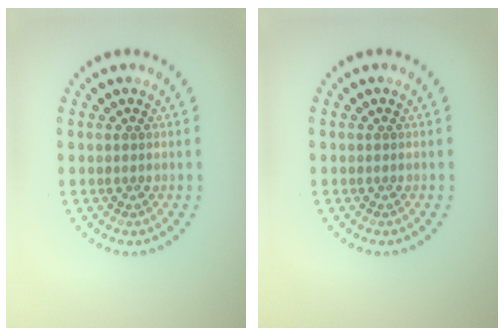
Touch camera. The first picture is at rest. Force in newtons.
{"total": 0.0}